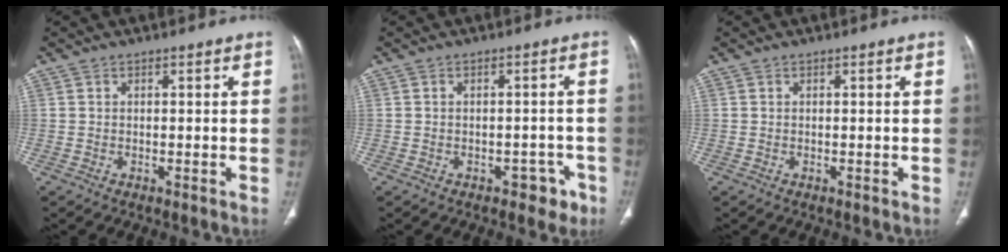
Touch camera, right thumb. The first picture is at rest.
{"total": 3.9, "force": [-2.3, 2.6, 1.8], "torque": [-0.003, 0.021, -0.025]}
{"total": 0.0}